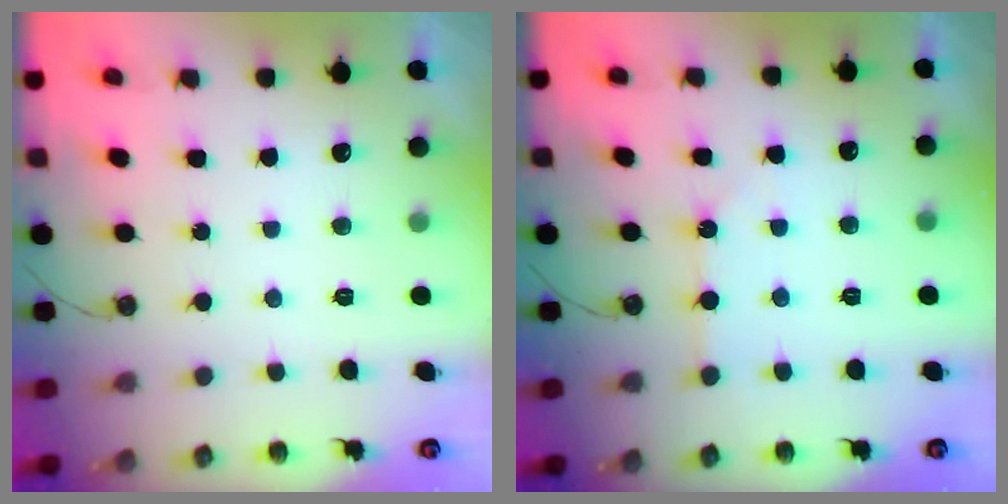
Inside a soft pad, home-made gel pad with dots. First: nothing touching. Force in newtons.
{"total": 2.1, "press": 2.1, "slide": 0.3}